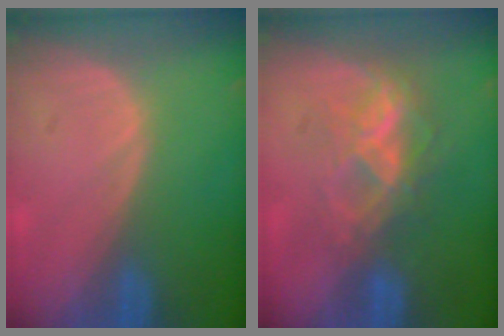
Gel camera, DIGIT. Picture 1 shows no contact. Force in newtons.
{"total": 7.1, "press": 6.2, "slide": 3.6}